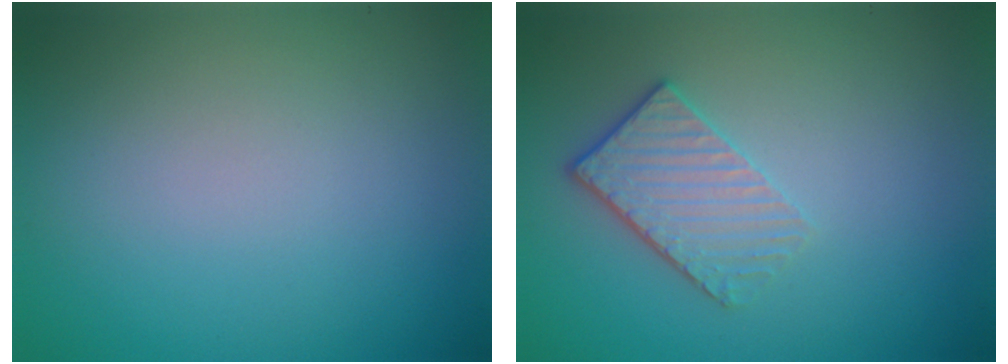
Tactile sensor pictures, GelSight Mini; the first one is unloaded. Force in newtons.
{"total": 3.3, "press": 2.8, "slide": 1.7}